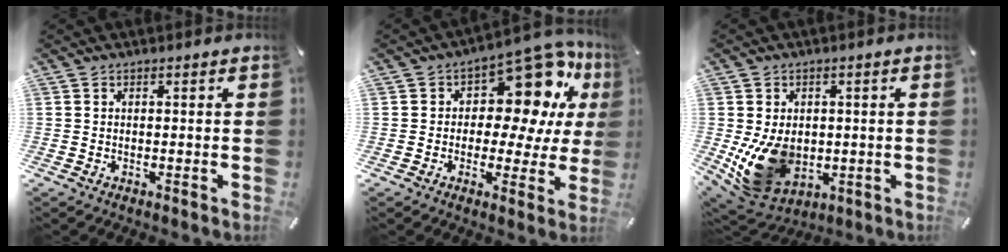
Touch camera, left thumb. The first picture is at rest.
{"total": 16.1, "force": [7.9, 9.0, 10.8], "torque": [-0.139, -0.064, 0.133]}
{"total": 13.3, "force": [-1.8, 10.3, 8.2], "torque": [-0.156, -0.004, -0.028]}